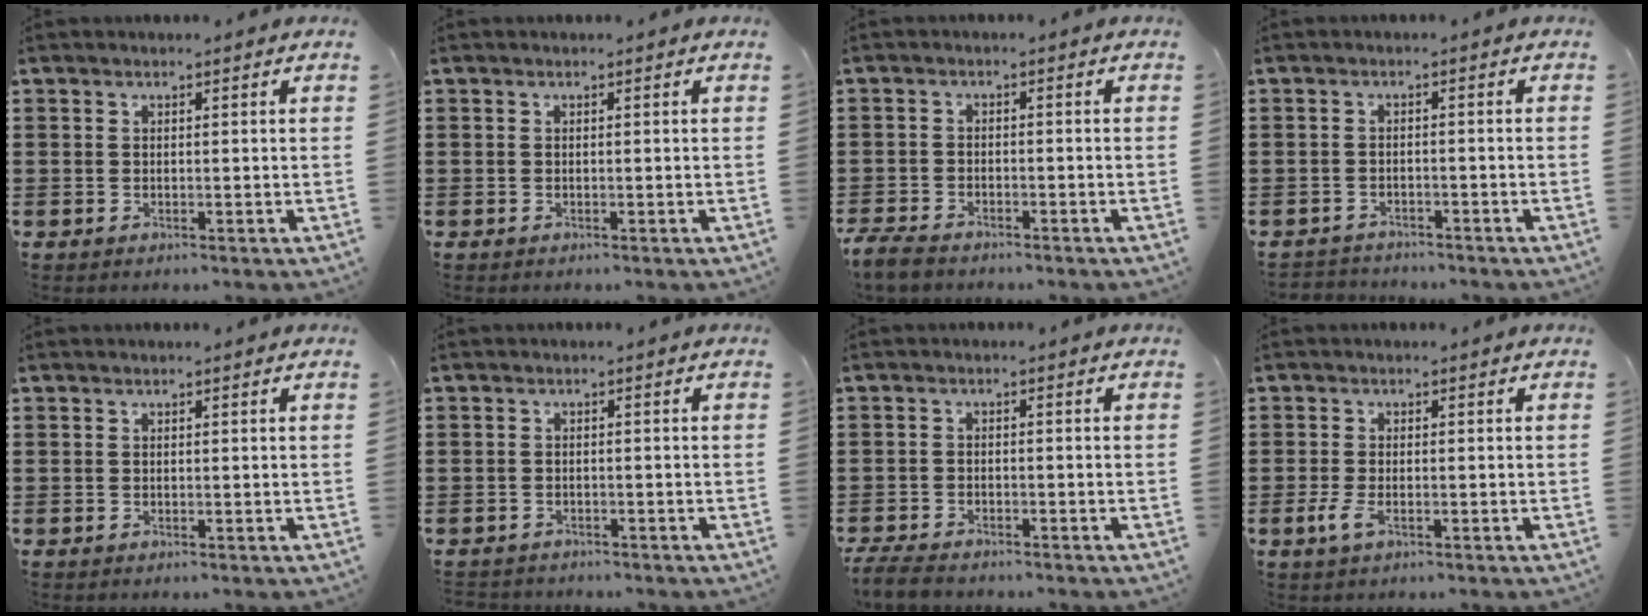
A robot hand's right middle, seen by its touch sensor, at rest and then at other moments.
{"total": 0.0}
{"total": 3.1, "force": [-2.8, 1.0, 1.0], "torque": [-0.040, -0.002, -0.063]}
{"total": 1.9, "force": [-1.9, 0.4, -0.3], "torque": [-0.002, 0.001, -0.043]}
{"total": 0.0}
{"total": 1.6, "force": [-1.4, 0.6, -0.3], "torque": [0.001, 0.003, -0.034]}
{"total": 3.3, "force": [-3.1, 0.8, 0.9], "torque": [-0.030, -0.002, -0.067]}
{"total": 2.7, "force": [-1.1, 1.2, 2.2], "torque": [-0.068, -0.010, -0.029]}